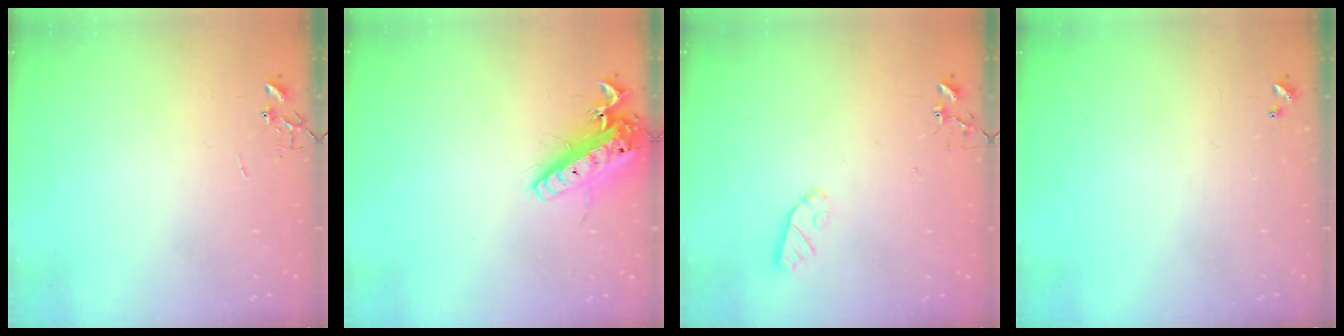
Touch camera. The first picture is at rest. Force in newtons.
{"total": 15.2, "press": 14.9, "slide": 3.0}
{"total": 5.2, "press": 5.2, "slide": 0.7}
{"total": 0.0}